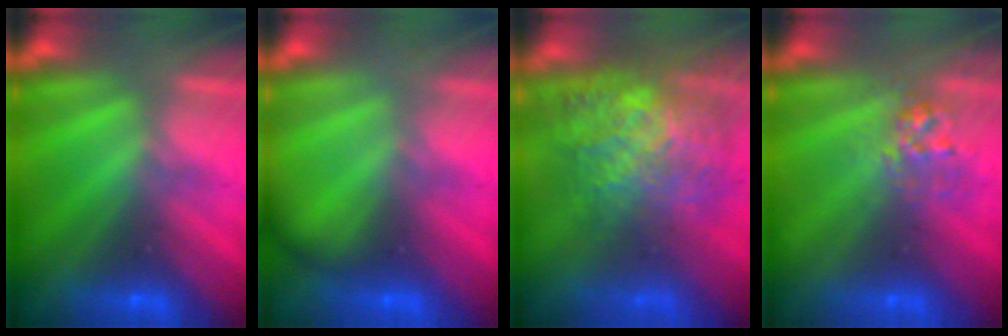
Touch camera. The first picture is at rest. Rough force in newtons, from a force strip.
{"total": 2.1}
{"total": 7.4}
{"total": 2.7}